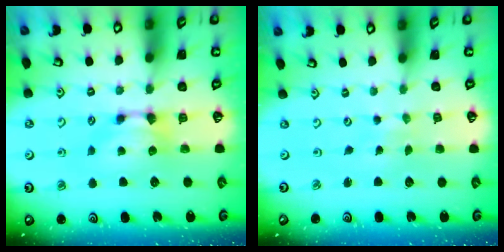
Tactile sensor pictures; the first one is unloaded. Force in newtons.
{"total": 6.0, "press": 6.0, "slide": 0.3}